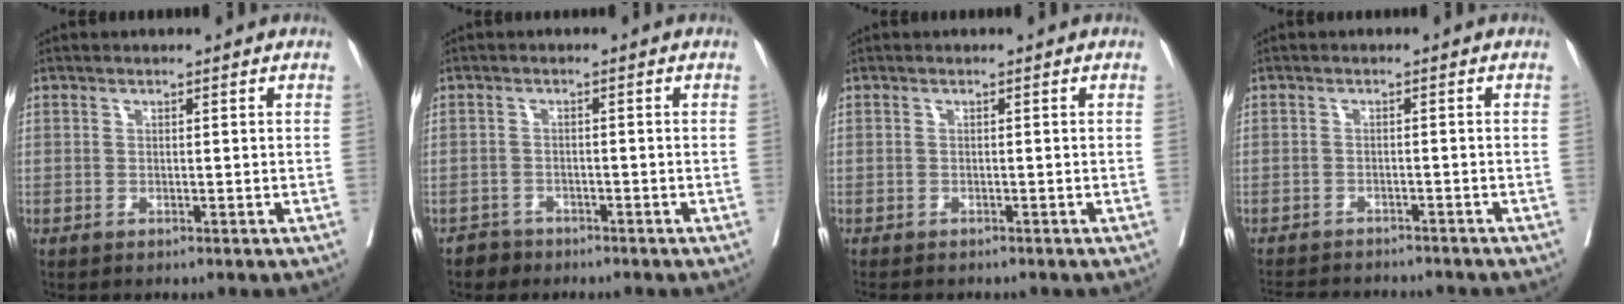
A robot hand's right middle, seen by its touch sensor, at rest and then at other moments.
{"total": 2.1, "force": [-1.7, 1.2, -0.5], "torque": [0.001, 0.004, -0.030]}
{"total": 3.7, "force": [-3.2, 1.1, 1.5], "torque": [-0.027, -0.010, -0.042]}
{"total": 10.9, "force": [-10.0, 2.3, 3.5], "torque": [-0.064, -0.006, -0.130]}